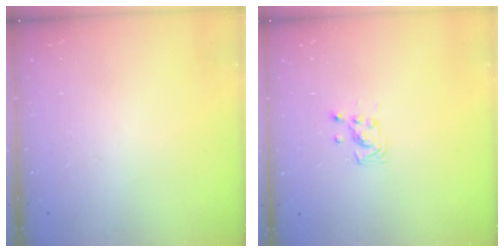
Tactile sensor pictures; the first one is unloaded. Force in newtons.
{"total": 2.9, "press": 2.9, "slide": 0.3}